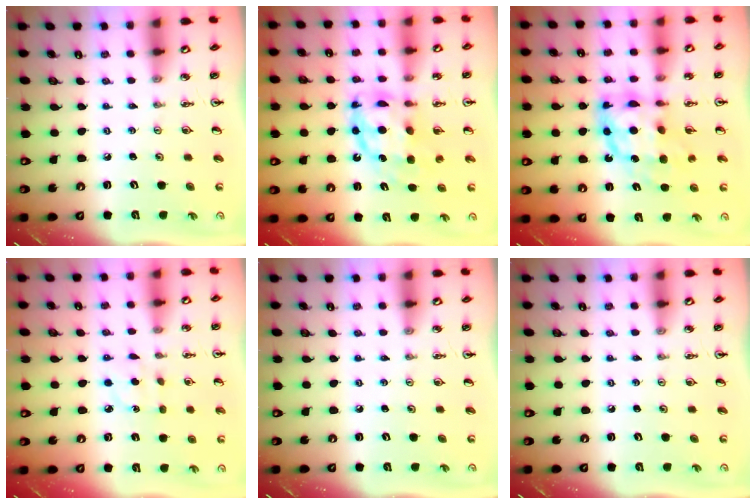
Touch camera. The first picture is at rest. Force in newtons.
{"total": 11.3, "press": 11.2, "slide": 1.6}
{"total": 12.0, "press": 12.0, "slide": 0.9}
{"total": 5.2, "press": 5.2, "slide": 0.5}
{"total": 0.0}
{"total": 0.0}